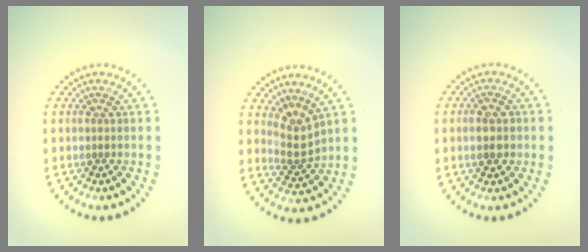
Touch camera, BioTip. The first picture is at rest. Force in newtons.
{"total": 2.5, "press": 1.9, "slide": 1.7}
{"total": 2.1, "press": 2.1, "slide": 0.3}